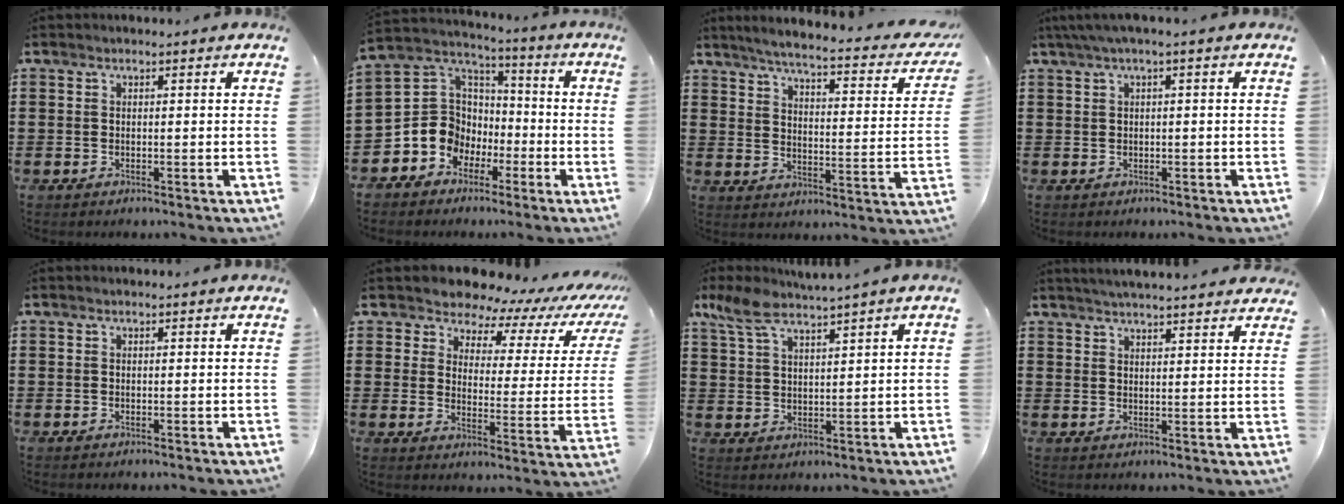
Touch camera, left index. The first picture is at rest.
{"total": 8.8, "force": [-2.8, 8.0, 2.4], "torque": [-0.096, -0.002, -0.054]}
{"total": 4.2, "force": [3.8, -0.3, 1.8], "torque": [-0.057, -0.033, 0.055]}
{"total": 1.8, "force": [-0.3, 0.1, 1.7], "torque": [-0.027, -0.004, -0.006]}
{"total": 0.0}
{"total": 6.7, "force": [6.2, 2.1, 1.2], "torque": [-0.049, -0.049, 0.104]}
{"total": 5.6, "force": [4.4, 1.0, 3.3], "torque": [-0.077, -0.008, 0.080]}
{"total": 3.3, "force": [3.2, -0.3, 0.5], "torque": [-0.020, -0.011, 0.058]}